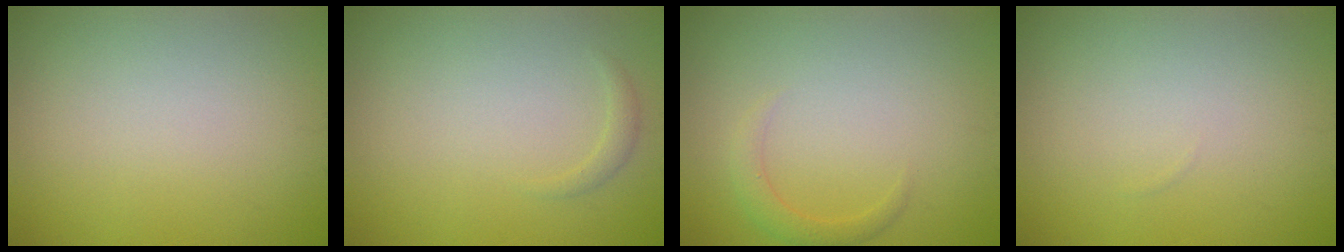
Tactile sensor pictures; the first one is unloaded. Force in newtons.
{"total": 0.8, "press": 0.8, "slide": 0.0}
{"total": 1.5, "press": 1.5, "slide": 0.1}
{"total": 0.0}